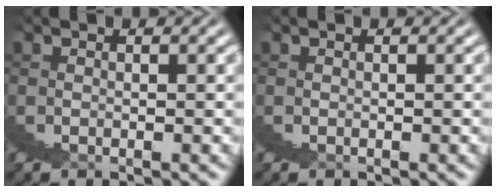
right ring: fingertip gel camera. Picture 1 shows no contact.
{"total": 0.0}